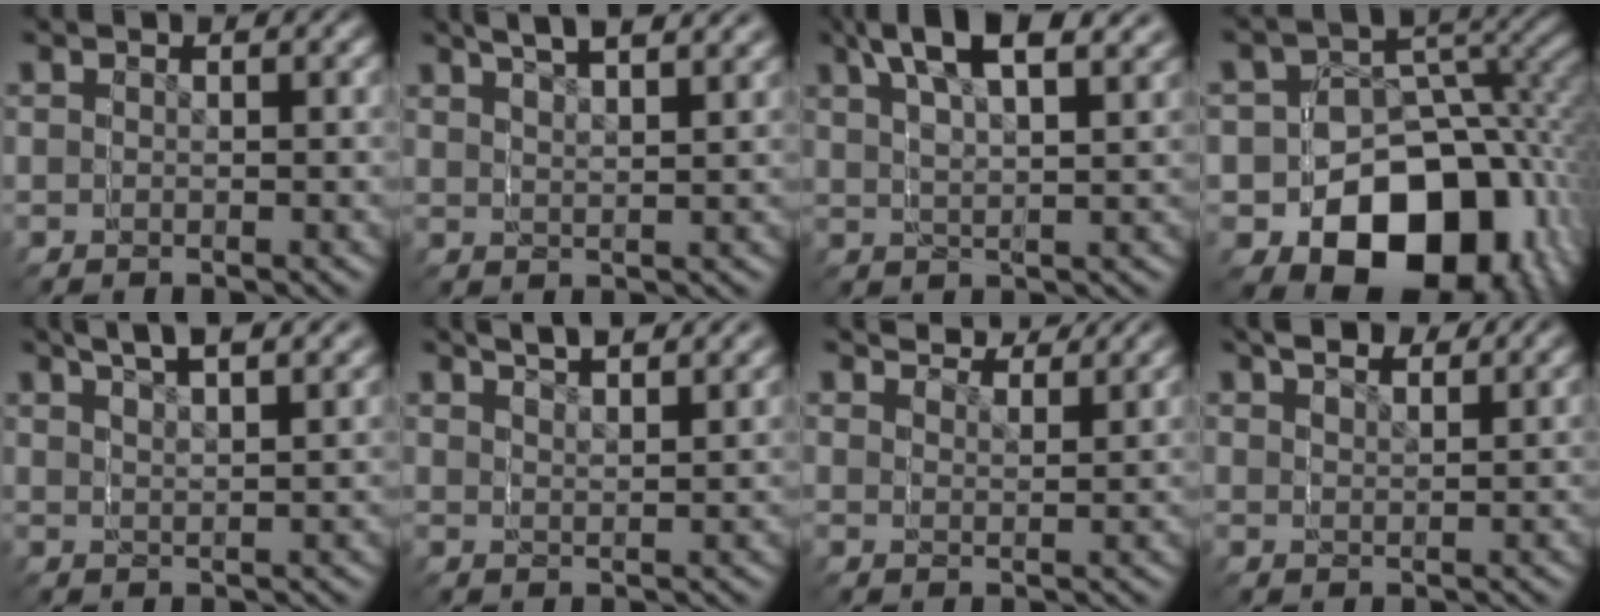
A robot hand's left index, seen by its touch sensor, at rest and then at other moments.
{"total": 3.2, "force": [3.1, 0.4, 0.8], "torque": [-0.022, 0.014, 0.044]}
{"total": 4.2, "force": [4.1, 0.0, 0.7], "torque": [-0.028, 0.016, 0.054]}
{"total": 10.5, "force": [-4.3, 9.1, 2.9], "torque": [-0.102, -0.062, -0.050]}
{"total": 3.5, "force": [3.2, 0.6, 1.1], "torque": [-0.026, 0.015, 0.044]}
{"total": 3.1, "force": [3.0, 0.5, 0.2], "torque": [-0.015, 0.009, 0.045]}
{"total": 3.0, "force": [2.9, 0.8, 0.3], "torque": [-0.005, 0.009, 0.042]}
{"total": 2.2, "force": [2.0, 0.7, 0.5], "torque": [-0.010, 0.005, 0.034]}